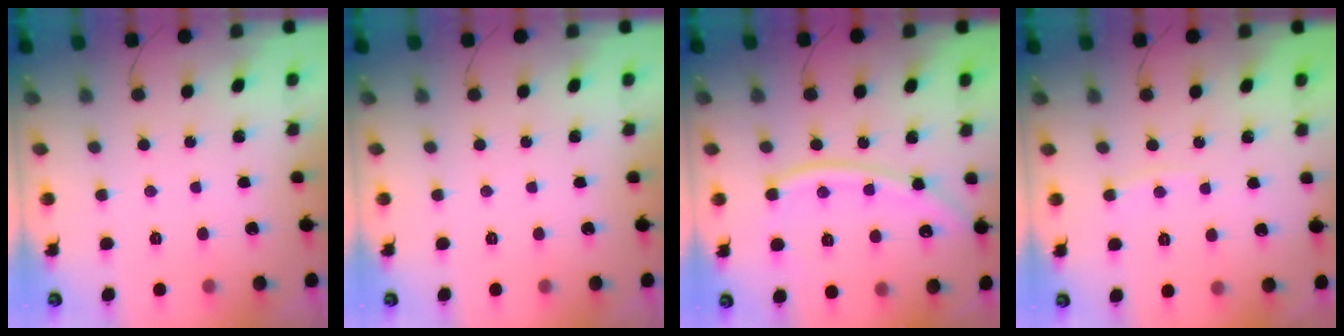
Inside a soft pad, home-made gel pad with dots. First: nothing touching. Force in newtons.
{"total": 0.0}
{"total": 11.8, "press": 11.8, "slide": 1.3}
{"total": 2.8, "press": 2.8, "slide": 0.3}